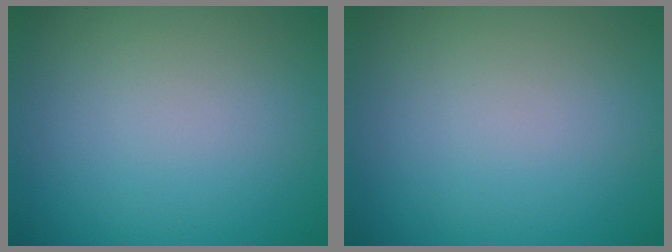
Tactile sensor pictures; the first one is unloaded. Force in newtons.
{"total": 0.0}